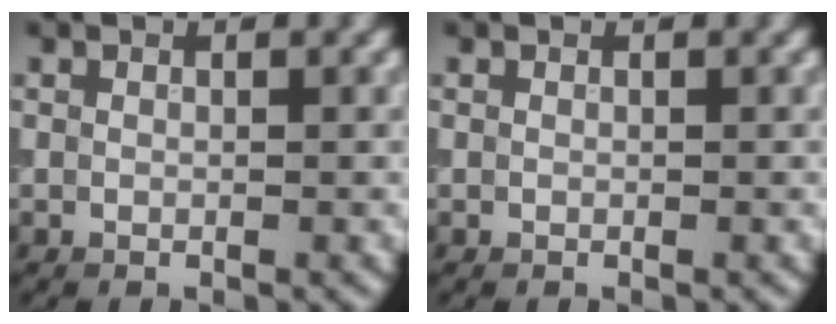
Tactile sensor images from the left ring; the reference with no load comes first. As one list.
[{"total": 0.0}]